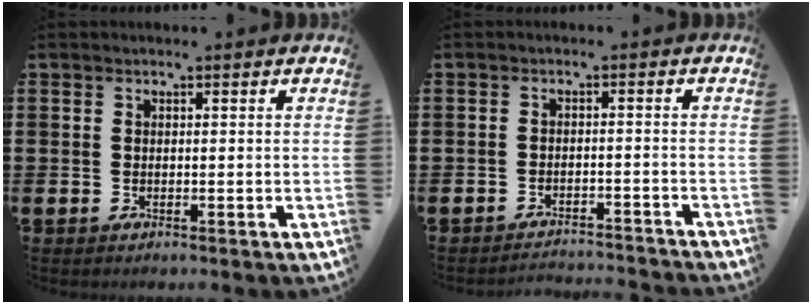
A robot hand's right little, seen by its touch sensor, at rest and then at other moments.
{"total": 2.1, "force": [-2.1, -0.1, -0.2], "torque": [-0.004, 0.005, -0.046]}